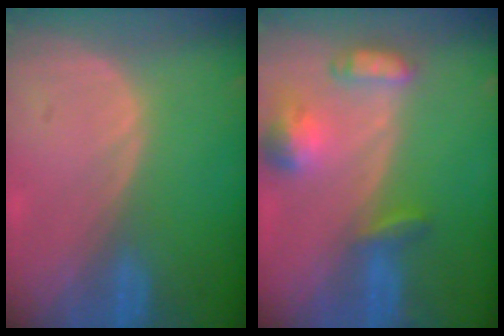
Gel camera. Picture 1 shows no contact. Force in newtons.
{"total": 6.3, "press": 6.2, "slide": 0.9}